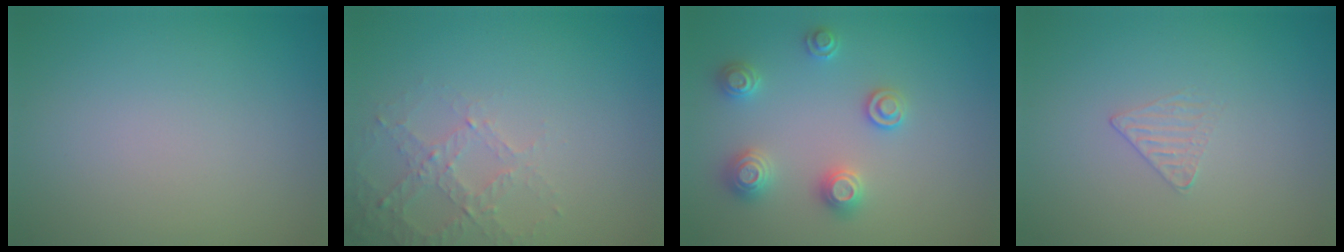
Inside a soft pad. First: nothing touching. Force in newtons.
{"total": 2.6, "press": 2.5, "slide": 0.8}
{"total": 2.8, "press": 2.8, "slide": 0.5}
{"total": 1.0, "press": 0.3, "slide": 0.9}